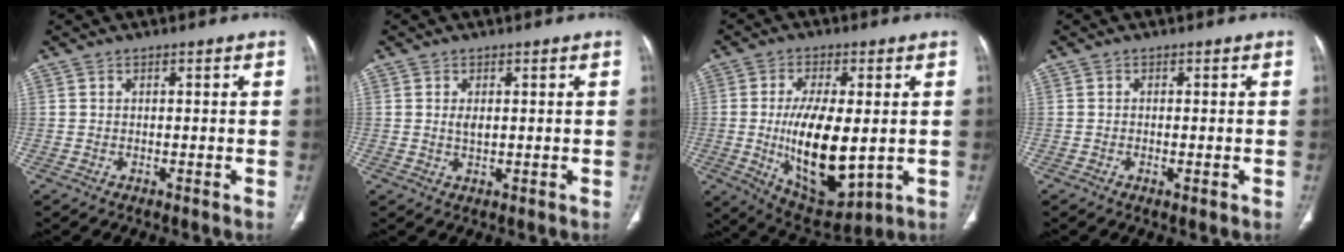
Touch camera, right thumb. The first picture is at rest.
{"total": 1.8, "force": [0.4, 0.9, 1.5], "torque": [-0.029, -0.004, 0.010]}
{"total": 16.6, "force": [-1.3, 7.2, 14.9], "torque": [-0.245, -0.021, -0.002]}
{"total": 1.3, "force": [-0.4, 0.4, 1.2], "torque": [-0.020, -0.003, -0.005]}